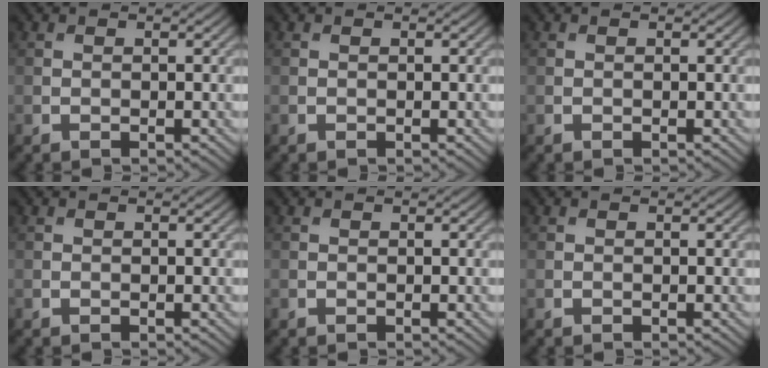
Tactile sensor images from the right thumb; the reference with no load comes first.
{"total": 0.0}
{"total": 0.0}
{"total": 0.0}
{"total": 0.0}
{"total": 0.0}